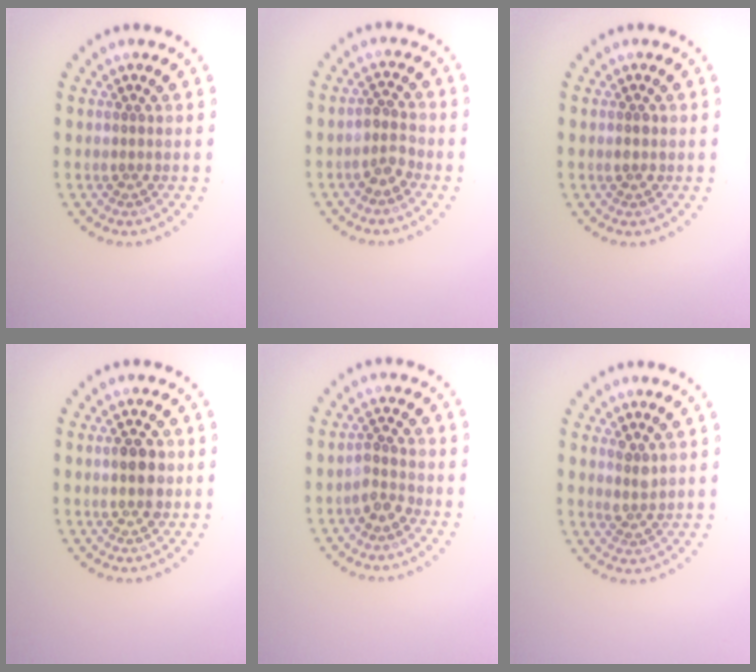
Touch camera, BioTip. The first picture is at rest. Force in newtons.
{"total": 1.8, "press": 1.5, "slide": 1.1}
{"total": 1.0, "press": 1.0, "slide": 0.1}
{"total": 2.4, "press": 2.4, "slide": 0.2}
{"total": 1.9, "press": 1.4, "slide": 1.2}
{"total": 1.5, "press": 1.2, "slide": 0.9}